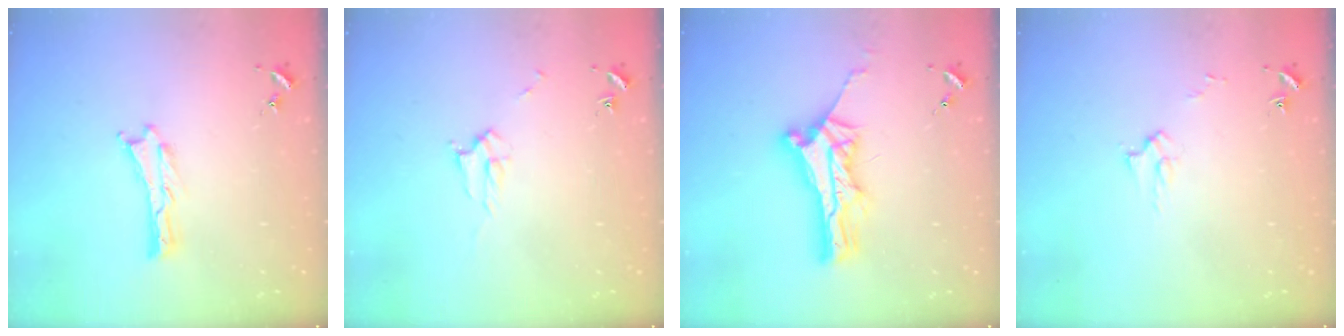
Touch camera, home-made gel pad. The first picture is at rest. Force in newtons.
{"total": 2.3, "press": 2.3, "slide": 0.3}
{"total": 7.4, "press": 7.4, "slide": 0.6}
{"total": 2.6, "press": 2.6, "slide": 0.3}